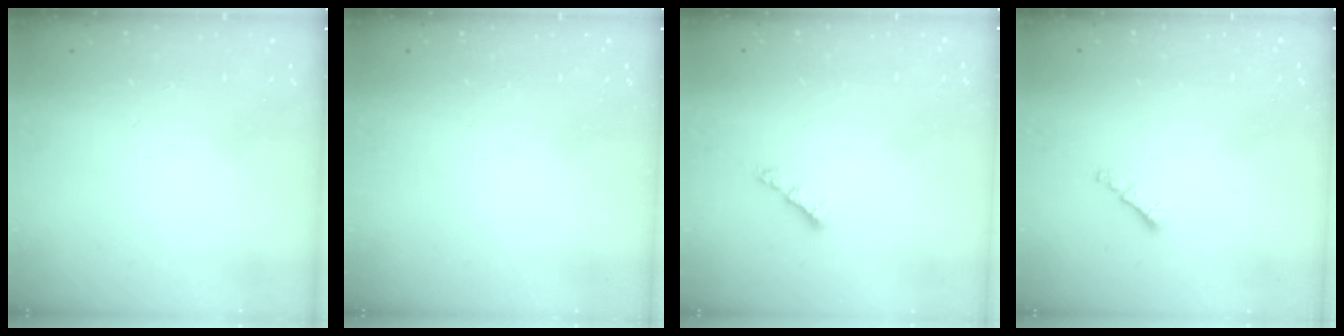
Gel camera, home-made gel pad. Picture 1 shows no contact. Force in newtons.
{"total": 0.0}
{"total": 3.6, "press": 3.6, "slide": 0.2}
{"total": 1.2, "press": 1.1, "slide": 0.5}